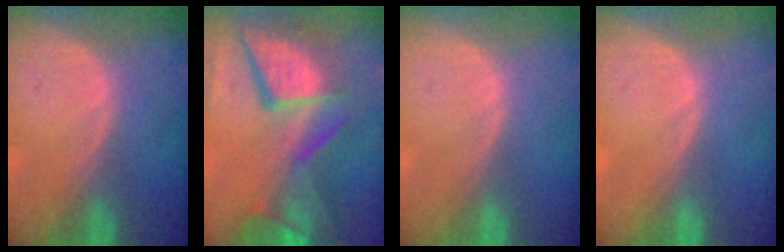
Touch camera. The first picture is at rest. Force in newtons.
{"total": 12.9, "press": 10.6, "slide": 7.3}
{"total": 0.0}
{"total": 0.0}